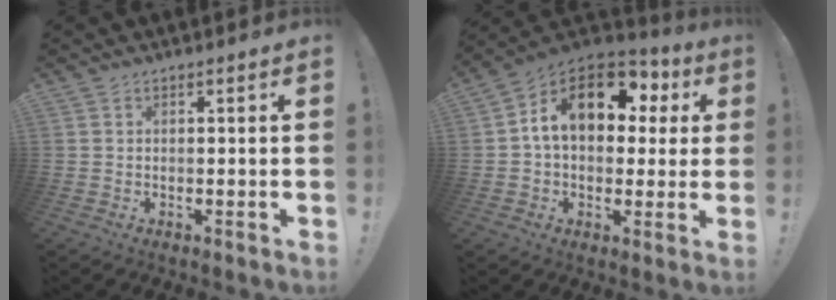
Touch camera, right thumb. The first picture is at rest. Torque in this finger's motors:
{"motor_torque": [2.52, 2.49, 0.48, -0.06, 0.23]}